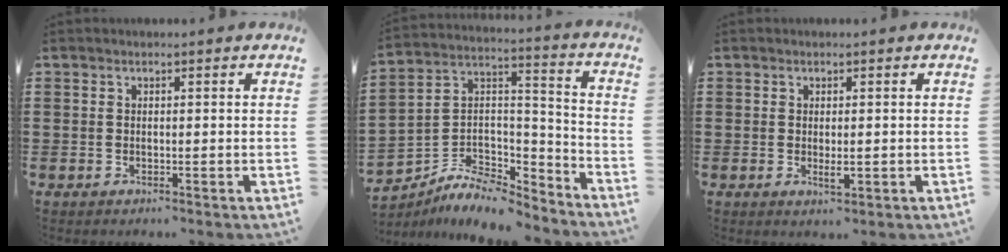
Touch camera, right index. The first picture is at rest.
{"total": 7.9, "force": [-6.6, 3.4, 2.7], "torque": [-0.057, 0.013, -0.128]}
{"total": 1.9, "force": [-0.1, 0.6, 1.8], "torque": [-0.033, -0.001, -0.002]}